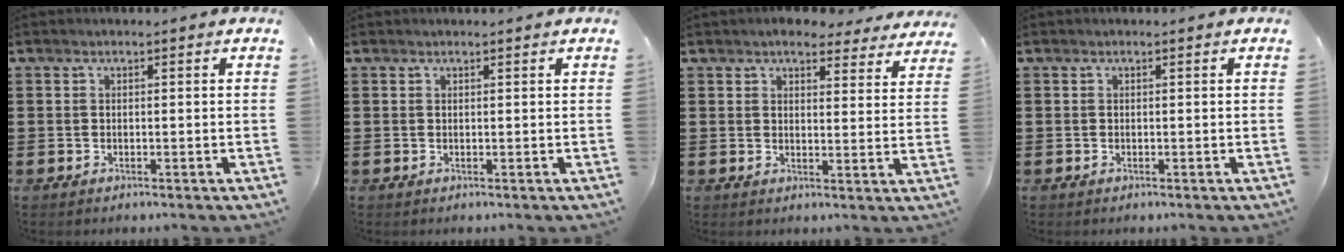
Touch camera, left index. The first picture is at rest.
{"total": 0.0}
{"total": 4.8, "force": [4.5, 1.1, 1.3], "torque": [-0.033, -0.013, 0.081]}
{"total": 0.0}